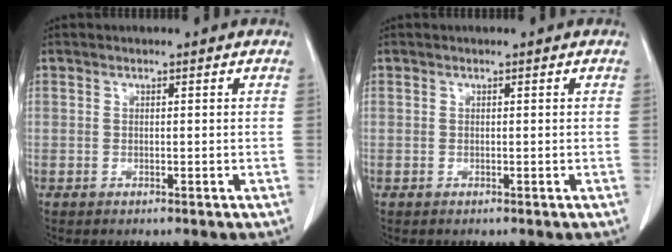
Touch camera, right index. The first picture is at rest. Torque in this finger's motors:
{"motor_torque": [0.00, 0.00, 0.00, 0.00]}